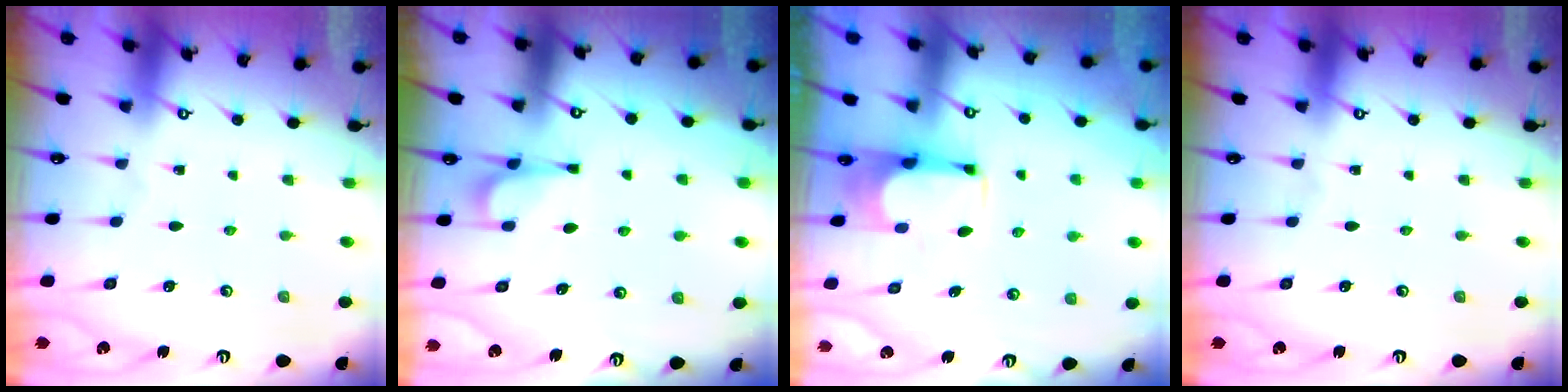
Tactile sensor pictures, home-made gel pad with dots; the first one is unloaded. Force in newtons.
{"total": 5.5, "press": 5.5, "slide": 0.7}
{"total": 3.2, "press": 3.1, "slide": 0.5}
{"total": 0.0}